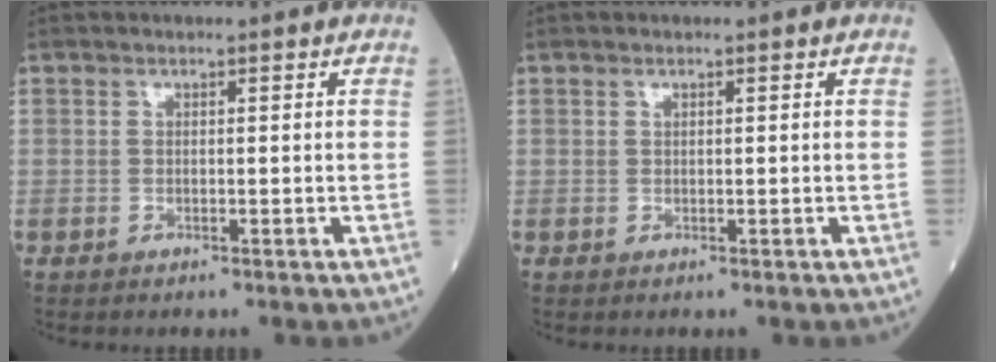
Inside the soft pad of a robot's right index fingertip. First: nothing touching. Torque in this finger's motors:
{"motor_torque": [-0.12, -0.13, -0.05, -0.01]}